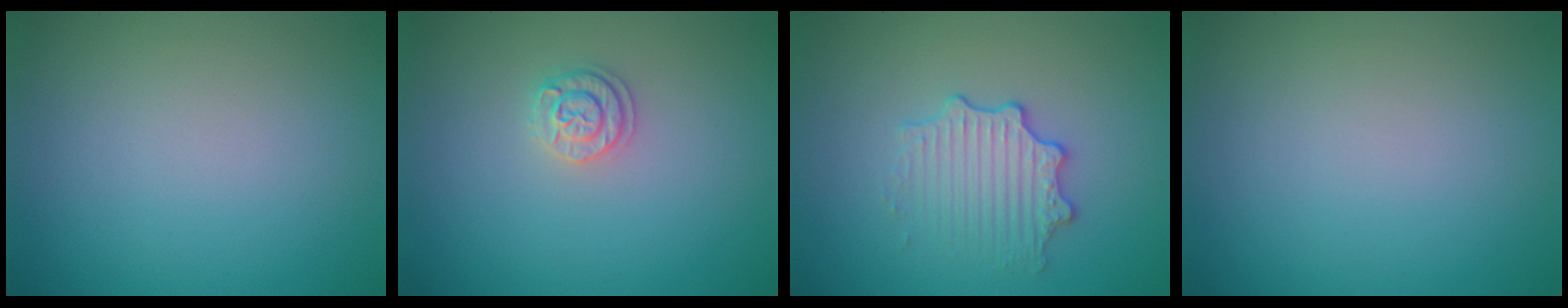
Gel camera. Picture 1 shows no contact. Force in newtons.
{"total": 1.7, "press": 1.7, "slide": 0.5}
{"total": 3.0, "press": 2.7, "slide": 1.1}
{"total": 0.0}